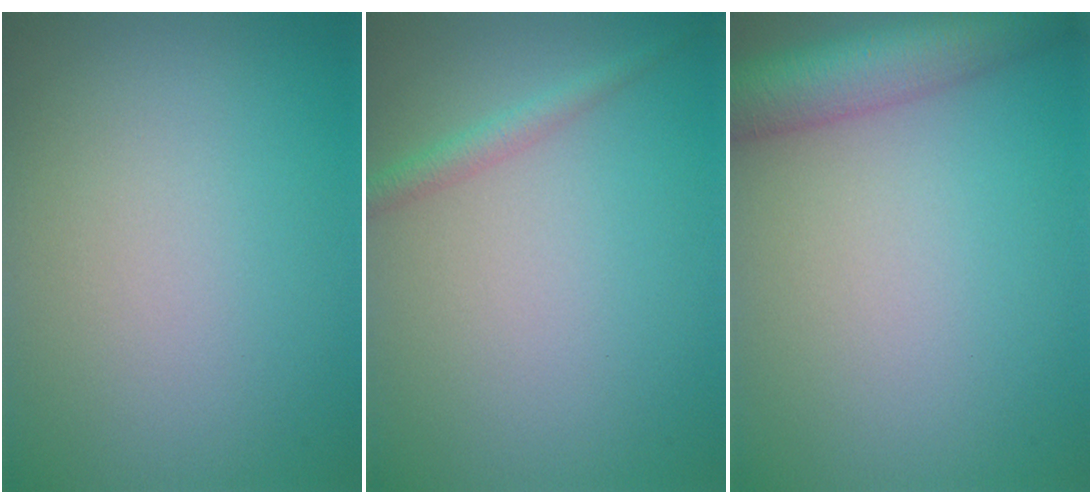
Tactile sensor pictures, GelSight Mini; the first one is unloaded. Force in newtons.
{"total": 1.5, "press": 1.5, "slide": 0.0}
{"total": 6.5, "press": 6.5, "slide": 0.3}